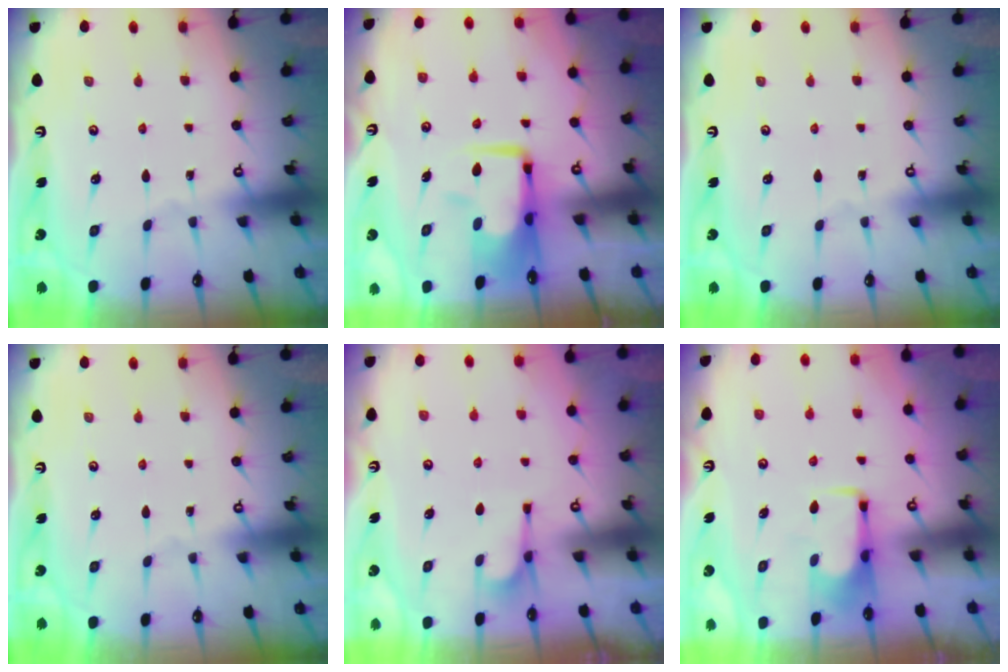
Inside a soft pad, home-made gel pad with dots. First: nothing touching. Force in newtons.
{"total": 8.3, "press": 8.1, "slide": 1.6}
{"total": 0.0}
{"total": 0.0}
{"total": 1.2, "press": 0.4, "slide": 1.1}
{"total": 1.6, "press": 1.6, "slide": 0.2}